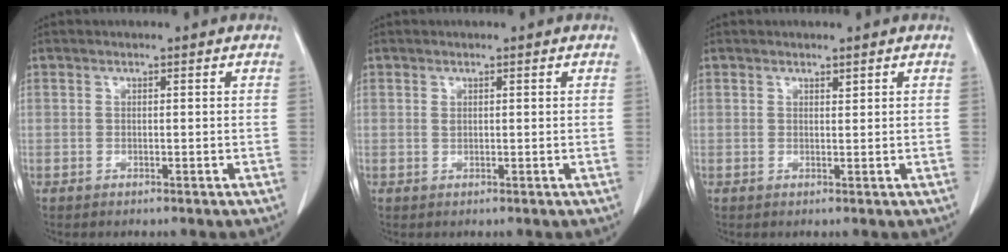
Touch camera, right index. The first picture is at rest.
{"total": 0.5, "force": [0.2, 0.2, 0.4], "torque": [-0.010, 0.000, 0.006]}
{"total": 0.6, "force": [0.5, 0.1, 0.3], "torque": [-0.007, -0.005, 0.008]}